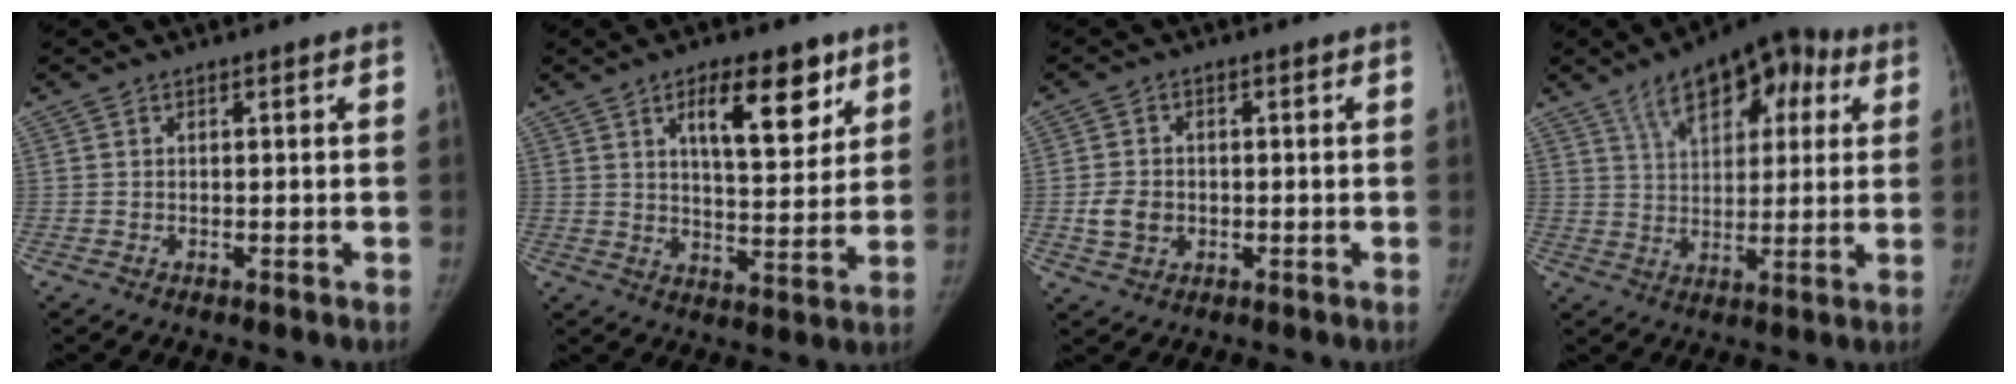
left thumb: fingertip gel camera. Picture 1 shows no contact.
{"total": 12.2, "force": [6.5, 5.1, 9.1], "torque": [-0.106, -0.033, 0.104]}
{"total": 4.7, "force": [-0.8, 3.9, 2.5], "torque": [-0.035, 0.003, -0.010]}
{"total": 15.4, "force": [7.4, 8.3, 10.6], "torque": [-0.113, -0.005, 0.113]}